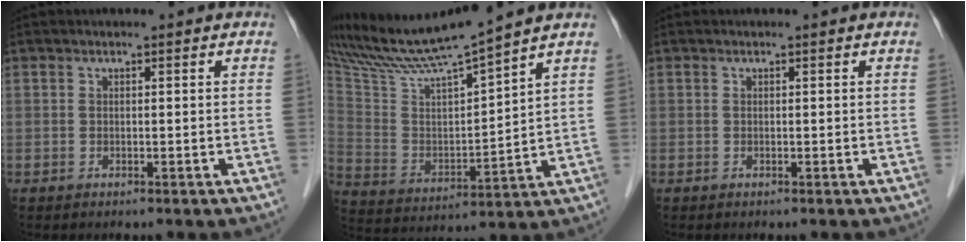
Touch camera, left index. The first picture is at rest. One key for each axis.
{"total": 12.9, "fx": 11.9, "fy": -1.7, "fz": 4.7, "tx": -0.097, "ty": -0.002, "tz": 0.229}
{"total": 0.0}